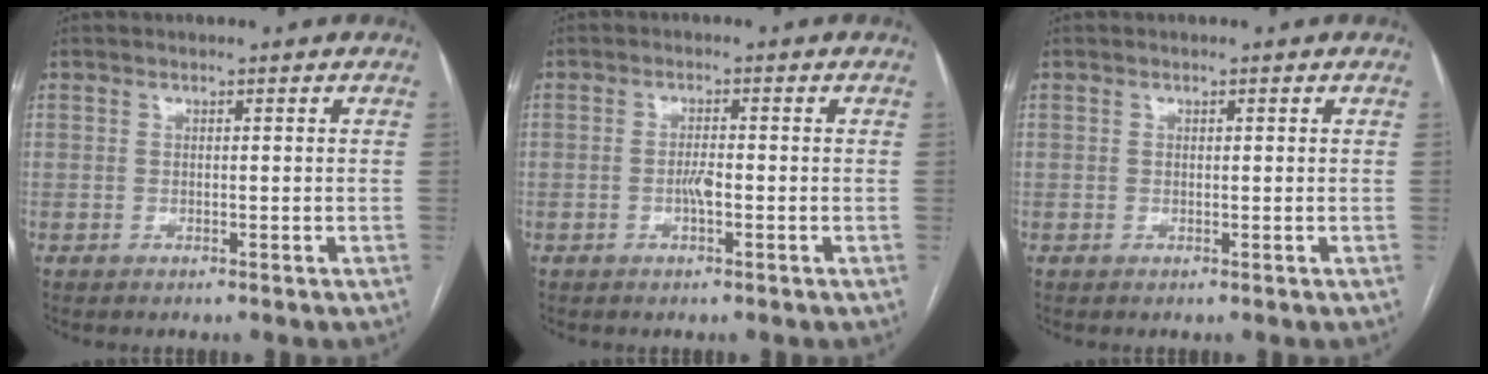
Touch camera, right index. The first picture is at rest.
{"total": 2.1, "force": [-0.6, 0.4, 2.0], "torque": [-0.038, 0.001, -0.012]}
{"total": 0.0}